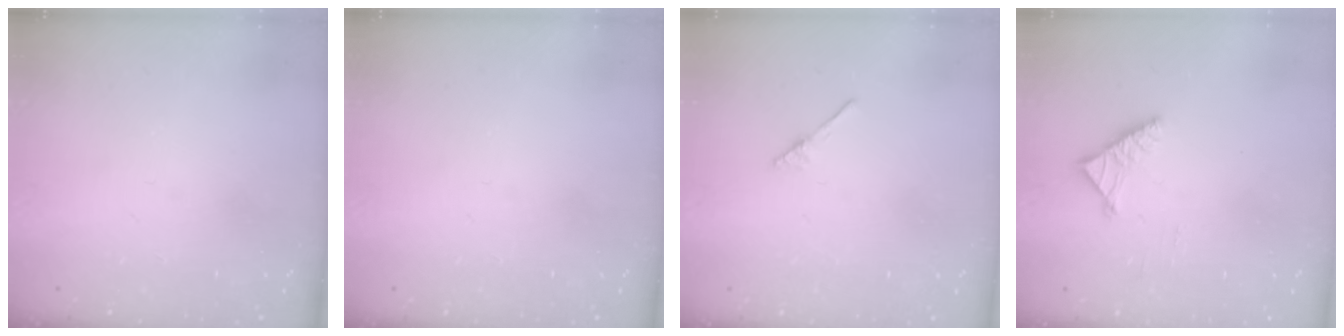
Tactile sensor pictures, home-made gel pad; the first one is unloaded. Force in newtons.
{"total": 0.0}
{"total": 1.9, "press": 1.8, "slide": 0.3}
{"total": 3.4, "press": 3.3, "slide": 0.8}